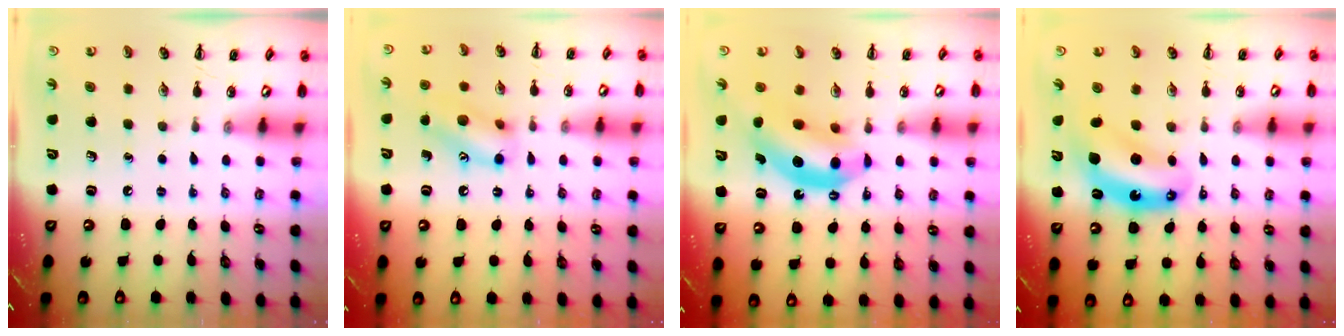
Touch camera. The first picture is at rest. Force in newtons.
{"total": 12.7, "press": 12.6, "slide": 1.4}
{"total": 10.9, "press": 10.5, "slide": 2.9}
{"total": 7.4, "press": 7.1, "slide": 2.1}